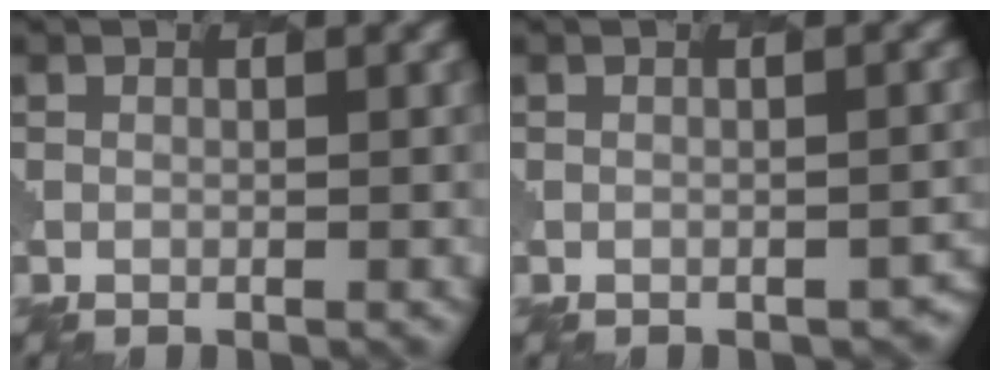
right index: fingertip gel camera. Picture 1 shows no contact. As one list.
[{"total": 1.8, "force": [-1.5, 0.8, 0.6], "torque": [-0.001, -0.003, -0.011]}]